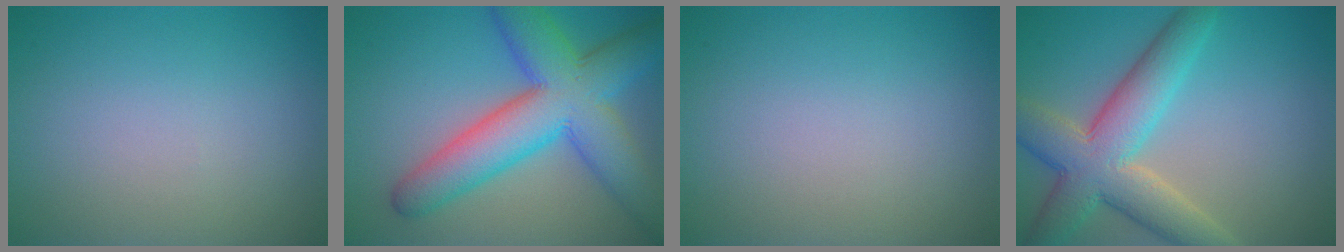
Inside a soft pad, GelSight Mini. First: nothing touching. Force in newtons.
{"total": 10.5, "press": 10.5, "slide": 0.2}
{"total": 0.0}
{"total": 9.3, "press": 9.3, "slide": 0.4}